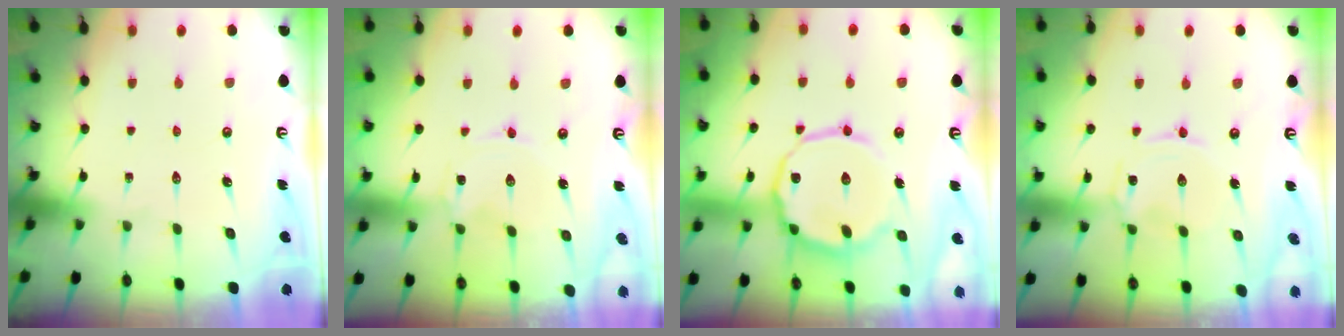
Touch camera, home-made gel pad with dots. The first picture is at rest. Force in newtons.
{"total": 0.0}
{"total": 13.8, "press": 13.7, "slide": 1.1}
{"total": 0.7, "press": 0.6, "slide": 0.2}